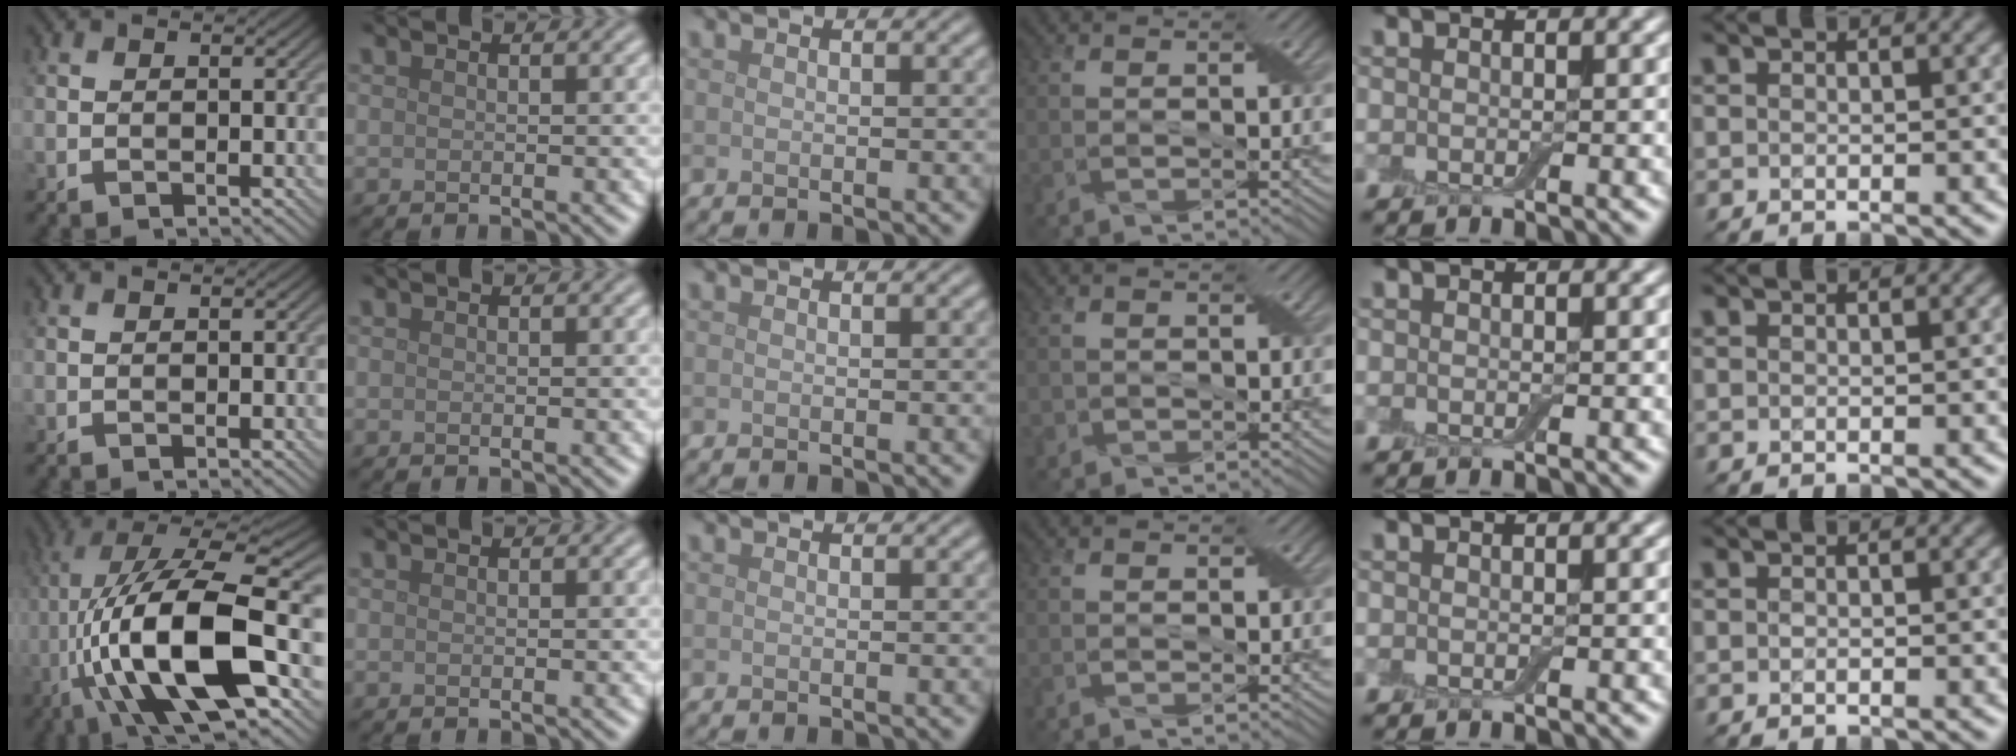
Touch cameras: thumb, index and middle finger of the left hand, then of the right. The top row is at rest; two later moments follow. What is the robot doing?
{"motion": "open", "object": "airpods case & airpods"}